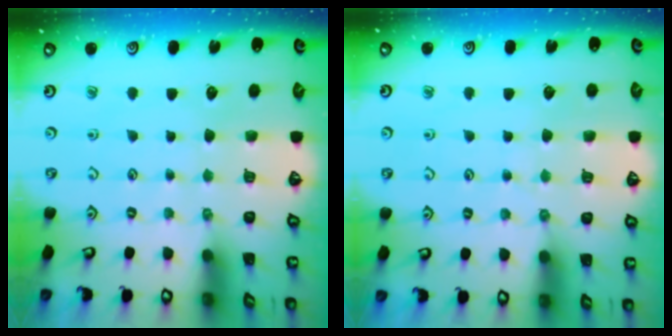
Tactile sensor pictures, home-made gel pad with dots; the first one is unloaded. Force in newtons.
{"total": 2.7, "press": 2.7, "slide": 0.5}